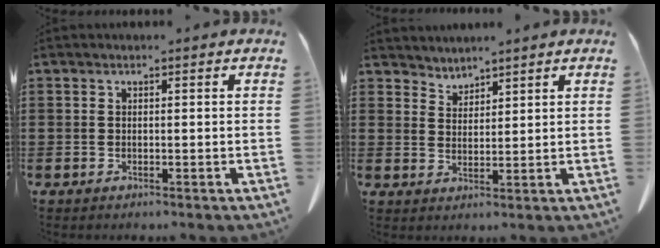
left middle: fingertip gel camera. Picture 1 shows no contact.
{"total": 2.6, "force": [2.5, 0.2, -0.3], "torque": [-0.002, -0.010, 0.050]}